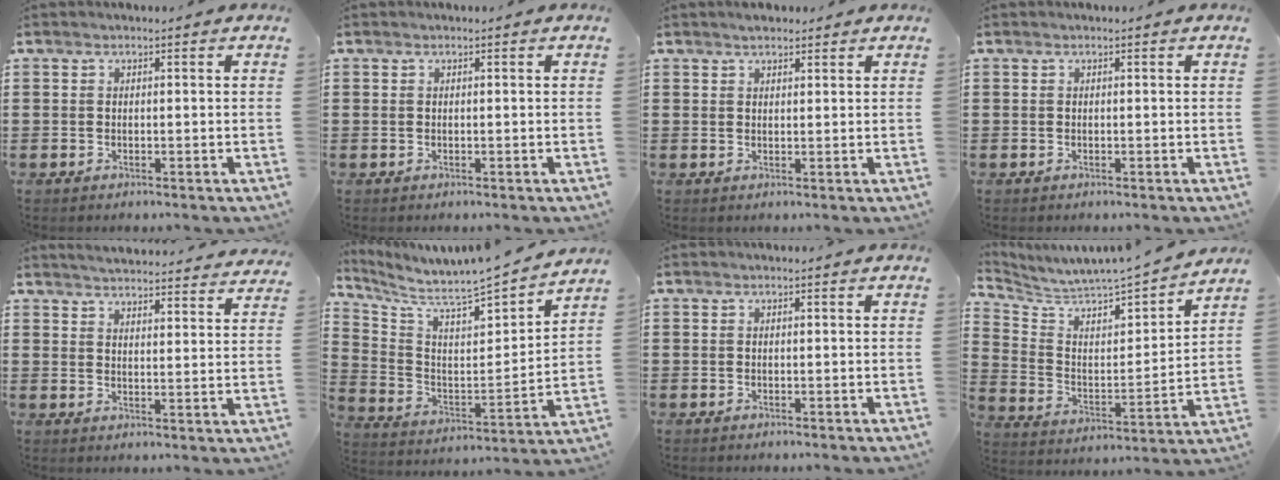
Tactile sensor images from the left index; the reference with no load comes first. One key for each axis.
{"total": 0.0}
{"total": 2.0, "fx": 1.8, "fy": 0.7, "fz": 0.7, "tx": -0.016, "ty": 0.004, "tz": 0.034}
{"total": 0.0}
{"total": 4.1, "fx": 4.0, "fy": -0.4, "fz": 0.3, "tx": -0.024, "ty": -0.029, "tz": 0.069}
{"total": 5.3, "fx": 5.2, "fy": 0.1, "fz": 1.0, "tx": -0.052, "ty": -0.060, "tz": 0.080}
{"total": 0.0}
{"total": 3.8, "fx": 3.8, "fy": 0.5, "fz": -0.1, "tx": -0.030, "ty": -0.052, "tz": 0.055}